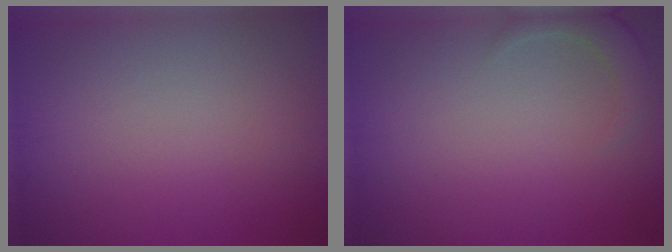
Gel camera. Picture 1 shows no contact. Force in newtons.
{"total": 2.3, "press": 2.3, "slide": 0.4}